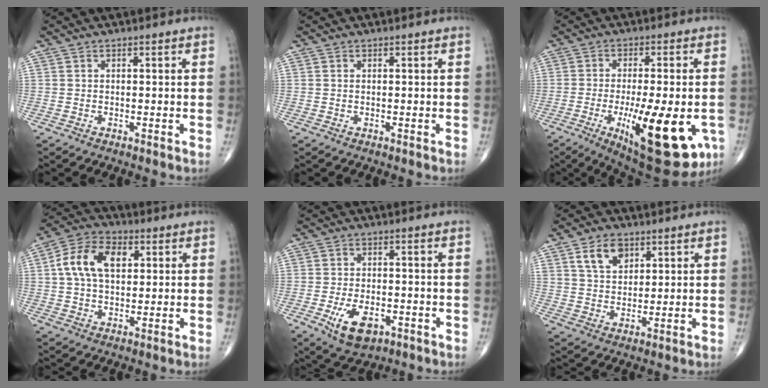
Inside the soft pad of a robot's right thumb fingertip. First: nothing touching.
{"total": 0.0}
{"total": 20.6, "force": [-6.3, 6.8, 18.4], "torque": [-0.241, -0.015, -0.074]}
{"total": 11.3, "force": [2.5, 7.1, 8.4], "torque": [-0.147, 0.016, 0.040]}
{"total": 8.3, "force": [-3.3, 4.6, 6.1], "torque": [-0.096, 0.005, -0.048]}
{"total": 7.1, "force": [3.6, 4.6, 4.1], "torque": [-0.053, -0.018, 0.068]}